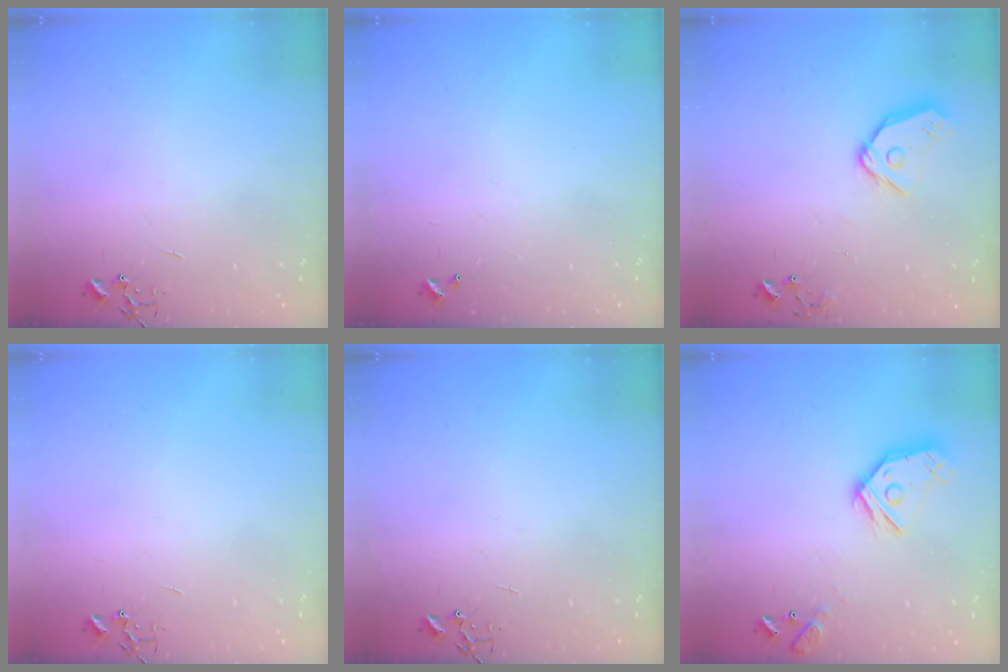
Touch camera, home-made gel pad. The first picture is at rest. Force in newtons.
{"total": 0.0}
{"total": 12.2, "press": 12.1, "slide": 1.5}
{"total": 0.0}
{"total": 0.0}
{"total": 14.1, "press": 14.1, "slide": 1.1}